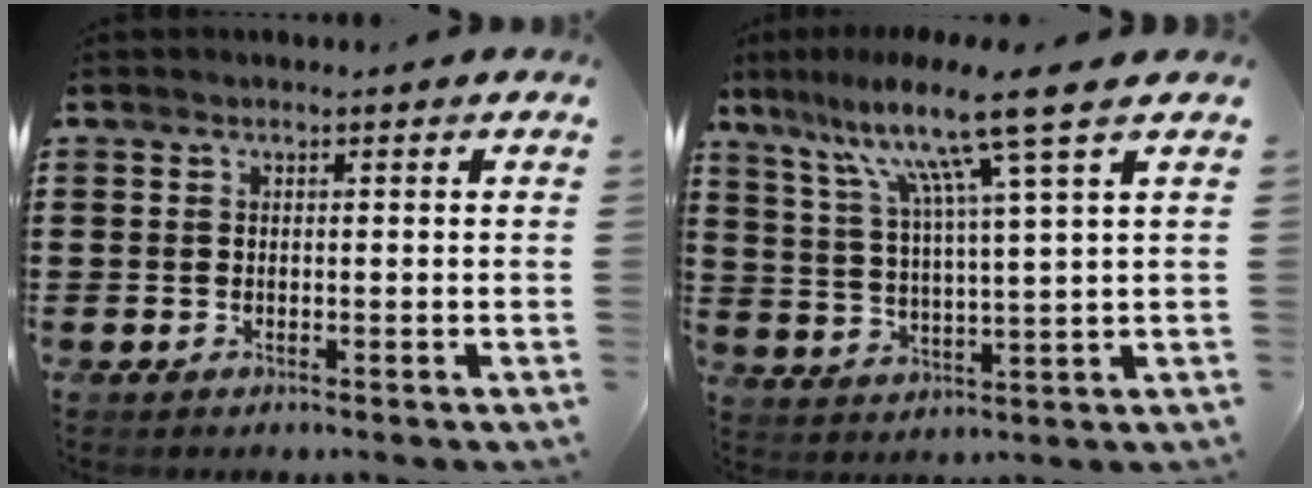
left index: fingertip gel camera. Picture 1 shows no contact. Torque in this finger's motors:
{"motor_torque": [1.08, -1.06, 0.56, 0.21]}